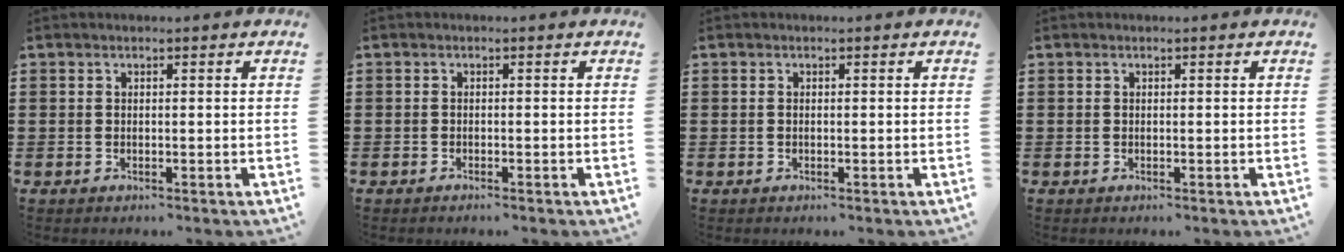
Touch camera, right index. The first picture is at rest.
{"total": 0.6, "force": [-0.6, -0.1, 0.1], "torque": [-0.004, -0.003, -0.012]}
{"total": 0.0}
{"total": 0.0}